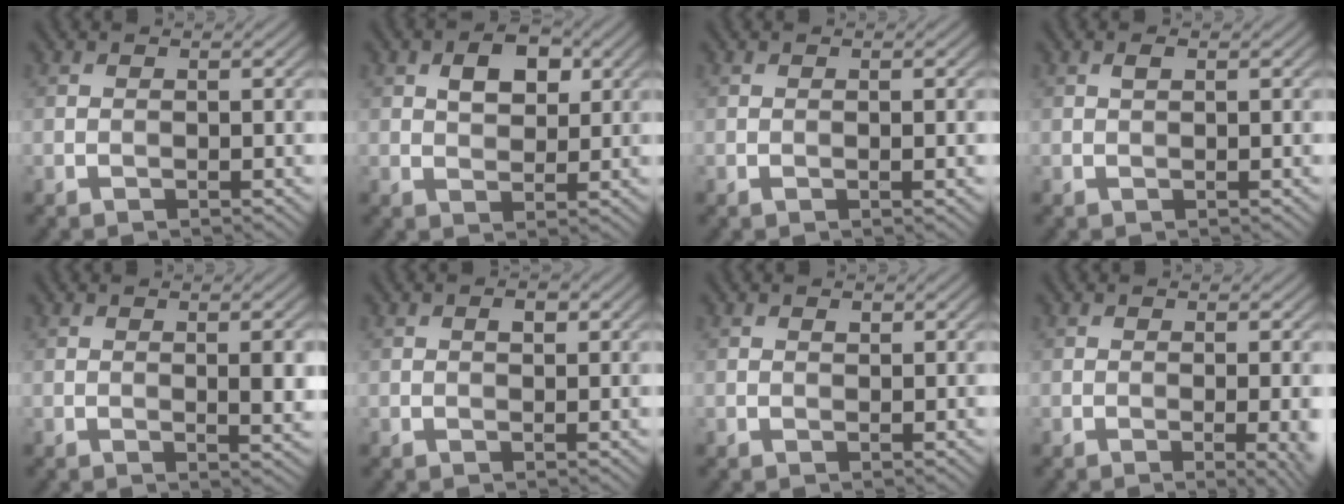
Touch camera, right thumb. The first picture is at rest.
{"total": 4.8, "force": [1.8, 2.9, 3.4], "torque": [-0.056, 0.003, 0.029]}
{"total": 1.0, "force": [-0.1, 0.2, 0.9], "torque": [-0.016, -0.002, -0.001]}
{"total": 1.0, "force": [0.4, 0.3, 0.8], "torque": [-0.016, 0.001, 0.007]}
{"total": 3.4, "force": [0.3, 0.9, 3.3], "torque": [-0.052, 0.000, 0.008]}
{"total": 1.3, "force": [0.4, 0.7, 1.0], "torque": [-0.013, 0.000, 0.007]}
{"total": 0.6, "force": [0.4, 0.3, 0.4], "torque": [-0.004, -0.002, 0.006]}
{"total": 3.2, "force": [-0.5, 0.5, 3.1], "torque": [-0.046, 0.000, -0.008]}